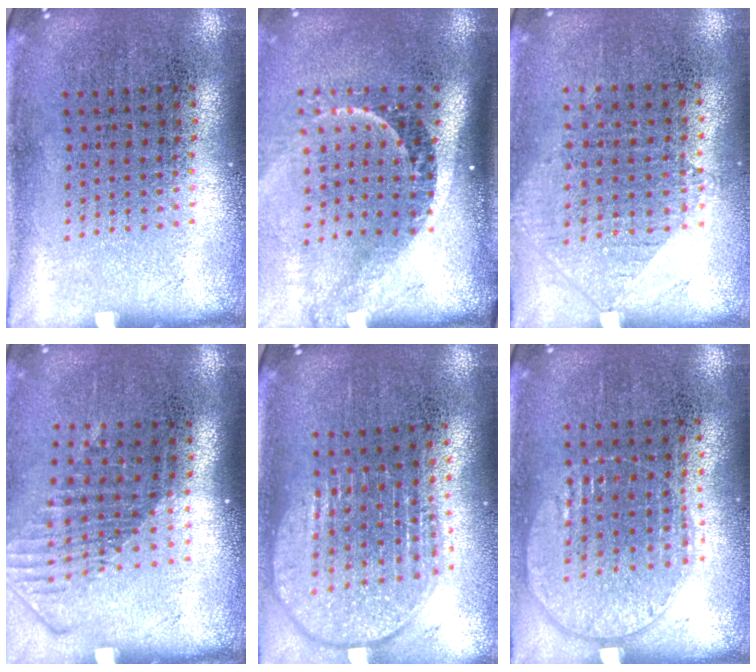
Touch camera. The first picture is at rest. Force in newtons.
{"total": 2.3, "press": 1.5, "slide": 1.7}
{"total": 0.9, "press": 0.9, "slide": 0.3}
{"total": 1.5, "press": 1.2, "slide": 1.0}
{"total": 1.9, "press": 1.5, "slide": 1.1}
{"total": 1.0, "press": 0.9, "slide": 0.4}